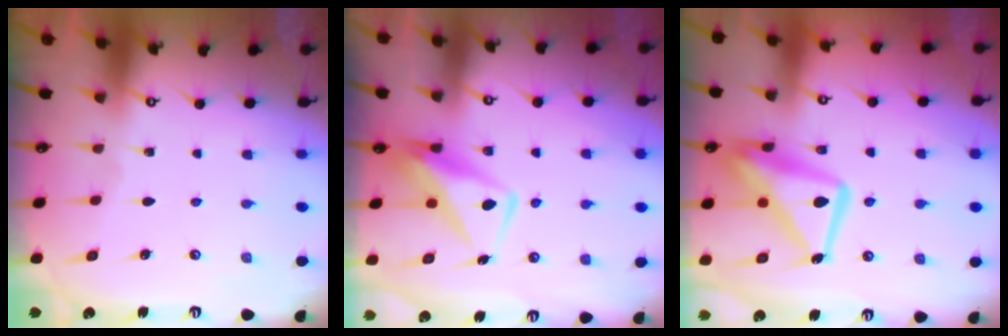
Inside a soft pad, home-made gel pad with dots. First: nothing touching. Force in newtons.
{"total": 11.3, "press": 11.2, "slide": 1.0}
{"total": 17.2, "press": 17.1, "slide": 1.6}